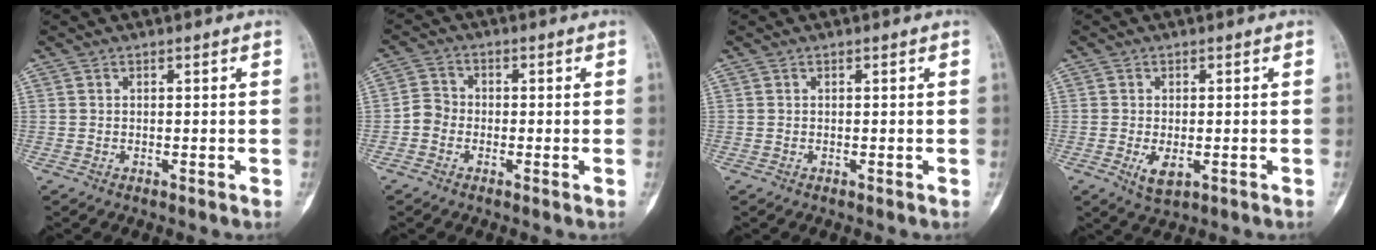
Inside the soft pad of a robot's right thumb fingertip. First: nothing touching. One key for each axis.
{"total": 3.2, "fx": -1.2, "fy": 2.7, "fz": 1.4, "tx": -0.015, "ty": 0.009, "tz": -0.036}
{"total": 0.0}
{"total": 3.5, "fx": -1.1, "fy": 1.7, "fz": 2.8, "tx": -0.045, "ty": -0.011, "tz": -0.015}